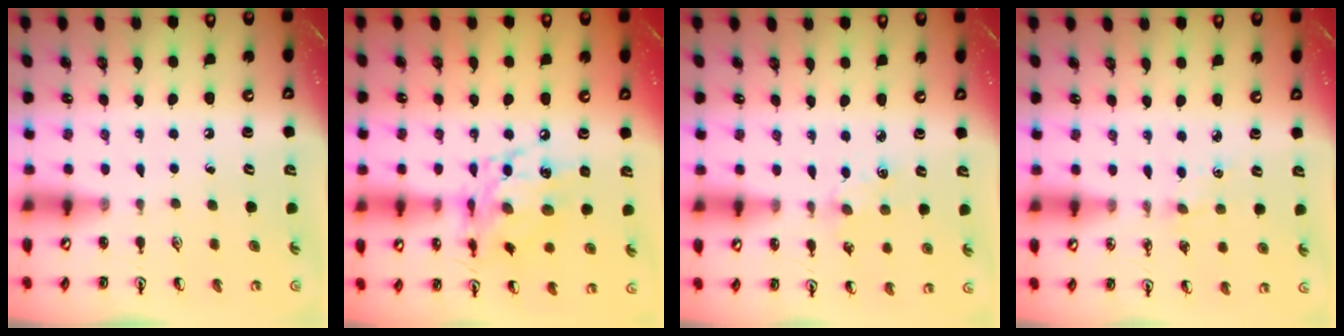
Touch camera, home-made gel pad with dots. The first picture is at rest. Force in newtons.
{"total": 12.8, "press": 12.7, "slide": 0.9}
{"total": 4.0, "press": 4.0, "slide": 0.5}
{"total": 2.0, "press": 2.0, "slide": 0.3}